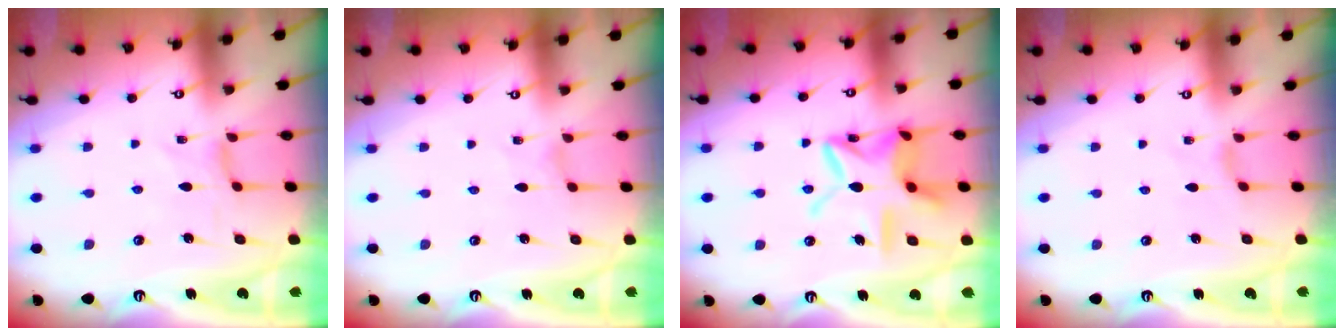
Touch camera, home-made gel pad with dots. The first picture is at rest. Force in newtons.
{"total": 0.0}
{"total": 16.5, "press": 16.4, "slide": 1.6}
{"total": 0.0}